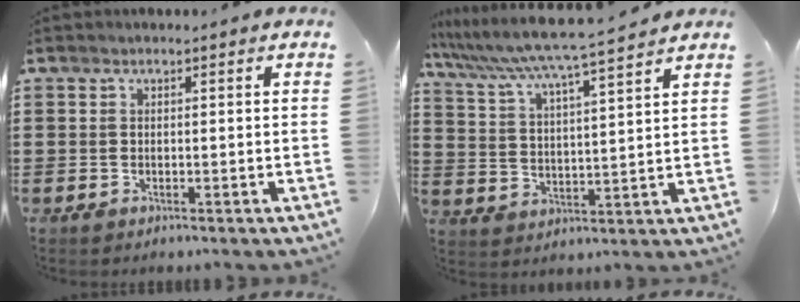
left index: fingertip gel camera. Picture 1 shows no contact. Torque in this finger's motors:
{"motor_torque": [1.14, -0.99, 0.27, 0.19]}